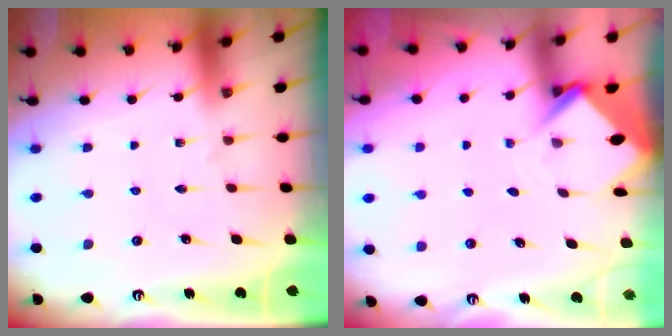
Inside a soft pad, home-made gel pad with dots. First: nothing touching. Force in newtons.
{"total": 3.8, "press": 3.8, "slide": 0.2}